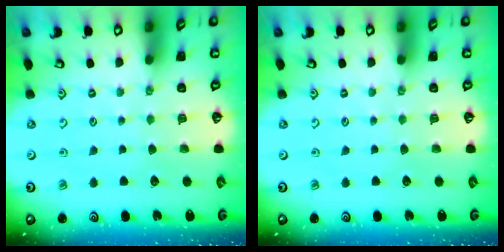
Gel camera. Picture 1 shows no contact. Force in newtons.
{"total": 0.0}